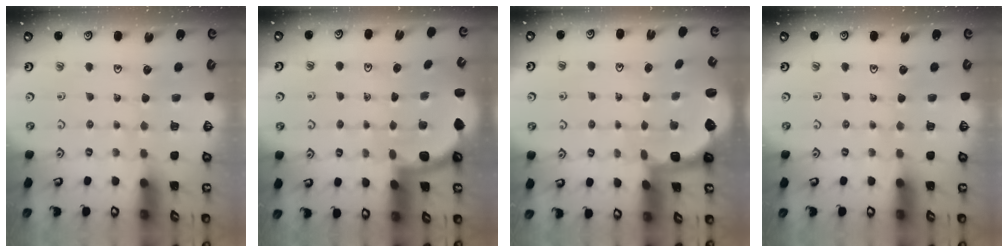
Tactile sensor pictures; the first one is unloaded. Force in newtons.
{"total": 2.6, "press": 2.6, "slide": 0.4}
{"total": 2.6, "press": 2.0, "slide": 1.7}
{"total": 0.0}